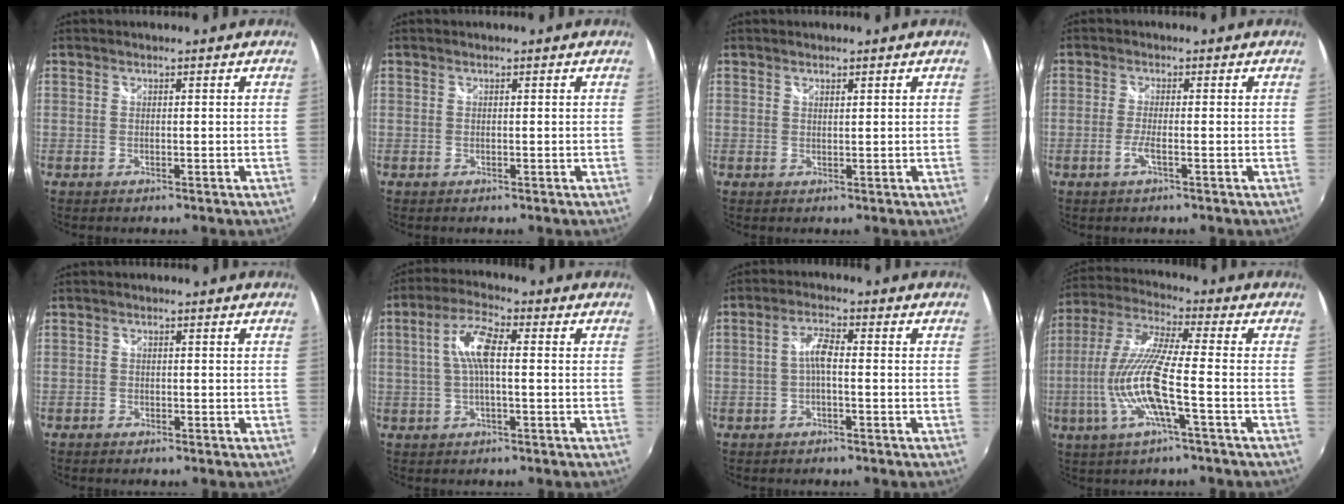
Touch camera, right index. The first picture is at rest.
{"total": 0.0}
{"total": 0.8, "force": [0.7, 0.2, 0.3], "torque": [-0.003, 0.000, 0.011]}
{"total": 2.4, "force": [-1.1, -0.1, 2.1], "torque": [-0.045, -0.004, -0.023]}
{"total": 1.1, "force": [-0.8, 0.7, 0.1], "torque": [-0.007, -0.001, -0.016]}
{"total": 7.1, "force": [0.4, 1.8, 6.9], "torque": [-0.136, 0.012, 0.009]}
{"total": 3.3, "force": [-0.8, 0.7, 3.1], "torque": [-0.064, 0.010, -0.017]}
{"total": 13.5, "force": [-3.9, 1.1, 12.9], "torque": [-0.258, -0.008, -0.075]}